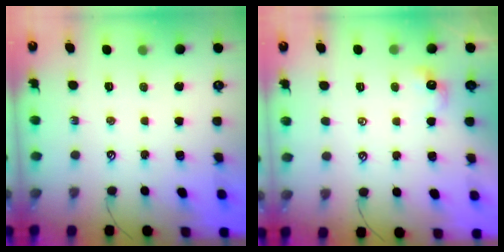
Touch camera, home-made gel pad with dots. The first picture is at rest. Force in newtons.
{"total": 2.3, "press": 2.2, "slide": 0.4}